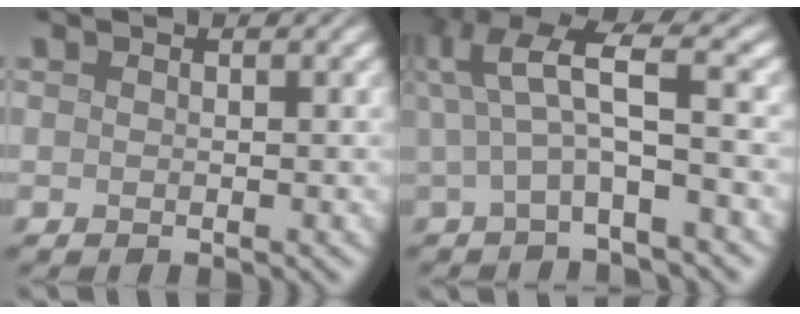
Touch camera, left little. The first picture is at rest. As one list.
[{"total": 6.5, "force": [0.9, 1.4, 6.3], "torque": [-0.122, 0.012, 0.008]}]